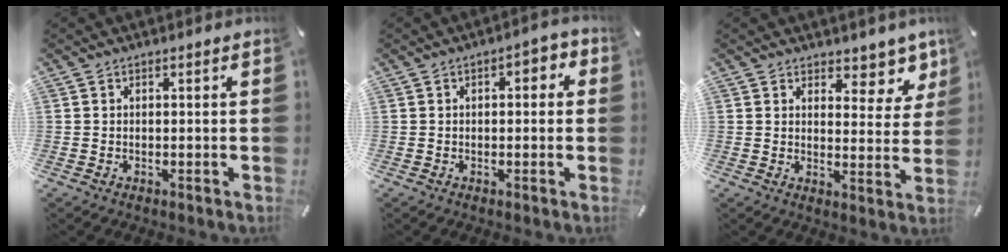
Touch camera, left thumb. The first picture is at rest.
{"total": 3.0, "force": [-0.4, 1.6, 2.5], "torque": [-0.039, 0.010, -0.011]}
{"total": 7.2, "force": [5.7, 3.9, 2.0], "torque": [-0.001, -0.055, 0.098]}